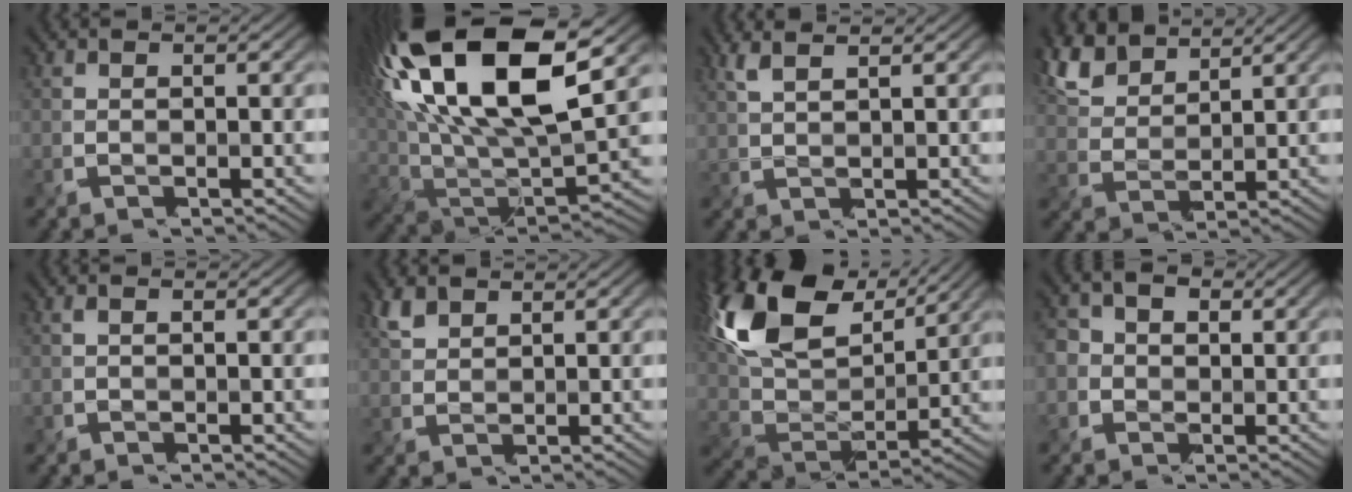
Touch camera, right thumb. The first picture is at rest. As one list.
[{"total": 21.0, "force": [10.0, 7.2, 17.0], "torque": [-0.361, 0.050, 0.173]}, {"total": 2.7, "force": [2.1, -0.4, 1.7], "torque": [-0.054, 0.003, 0.059]}, {"total": 8.2, "force": [5.8, 3.3, 4.8], "torque": [-0.139, 0.017, 0.119]}, {"total": 0.6, "force": [-0.1, -0.6, 0.0], "torque": [-0.003, -0.006, 0.005]}, {"total": 2.9, "force": [2.4, 0.7, 1.5], "torque": [-0.050, 0.002, 0.063]}, {"total": 15.9, "force": [9.3, 7.3, 10.6], "torque": [-0.263, 0.028, 0.179]}, {"total": 3.9, "force": [0.4, 3.3, 2.0], "torque": [-0.065, 0.012, -0.001]}]